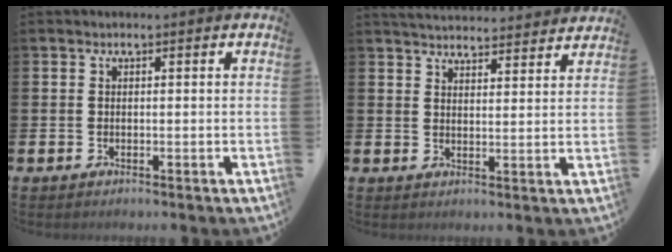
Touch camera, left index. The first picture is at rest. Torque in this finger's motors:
{"motor_torque": [0.42, -1.42, 0.00, 0.00]}